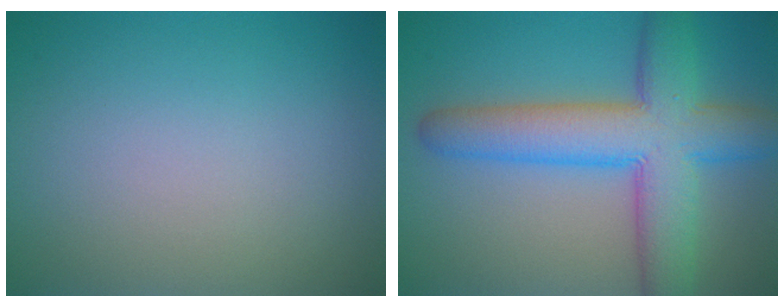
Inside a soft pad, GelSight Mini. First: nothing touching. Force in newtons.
{"total": 9.2, "press": 9.2, "slide": 0.3}